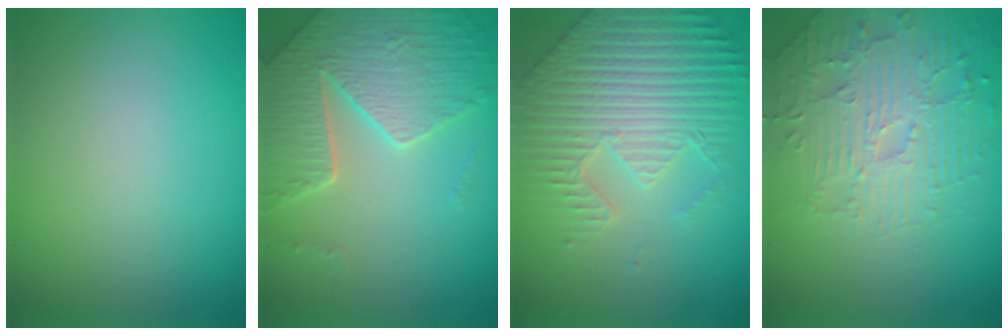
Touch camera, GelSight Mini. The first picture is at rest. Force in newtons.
{"total": 5.7, "press": 4.8, "slide": 2.9}
{"total": 7.1, "press": 5.5, "slide": 4.5}
{"total": 4.7, "press": 4.0, "slide": 2.5}